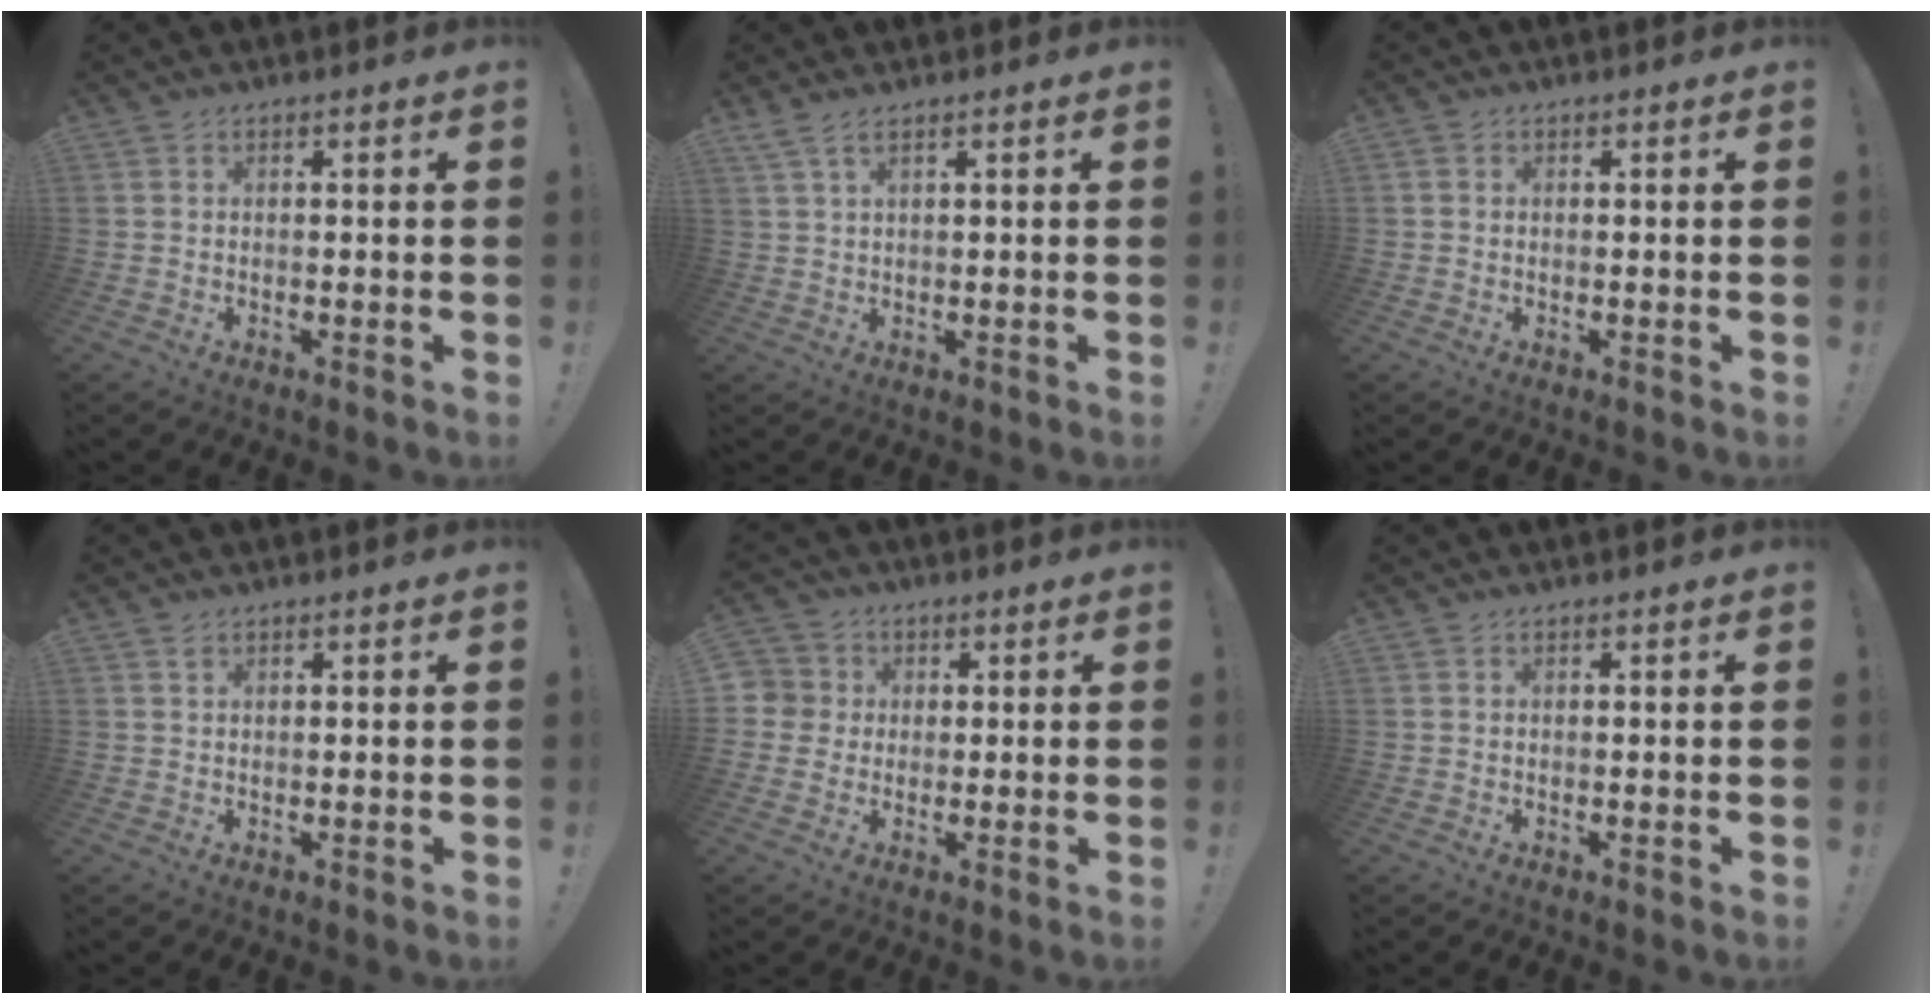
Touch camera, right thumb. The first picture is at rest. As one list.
[{"total": 3.2, "force": [2.3, 0.6, 2.1], "torque": [-0.052, -0.007, 0.044]}, {"total": 0.7, "force": [0.1, 0.6, 0.1], "torque": [-0.007, 0.004, 0.004]}, {"total": 0.7, "force": [0.5, 0.4, 0.4], "torque": [0.002, -0.004, 0.008]}, {"total": 5.0, "force": [0.4, 4.8, 1.0], "torque": [-0.023, 0.003, 0.006]}, {"total": 0.0}]